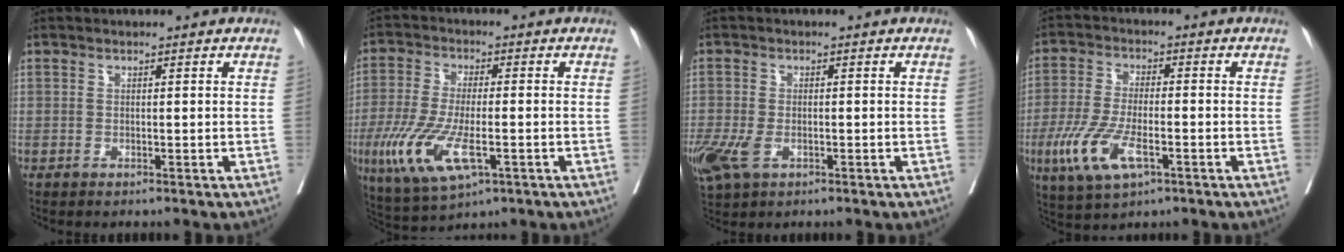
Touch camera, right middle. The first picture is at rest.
{"total": 11.8, "force": [-4.1, 3.8, 10.5], "torque": [-0.218, -0.023, -0.067]}
{"total": 8.9, "force": [-3.8, 5.3, 6.1], "torque": [-0.158, -0.012, -0.063]}
{"total": 9.8, "force": [-3.9, 3.3, 8.4], "torque": [-0.184, -0.015, -0.067]}